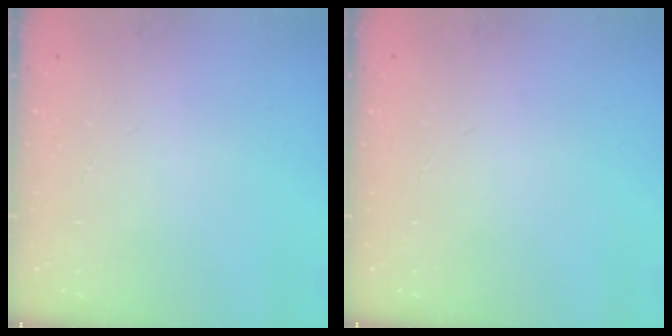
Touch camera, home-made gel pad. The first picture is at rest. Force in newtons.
{"total": 0.0}